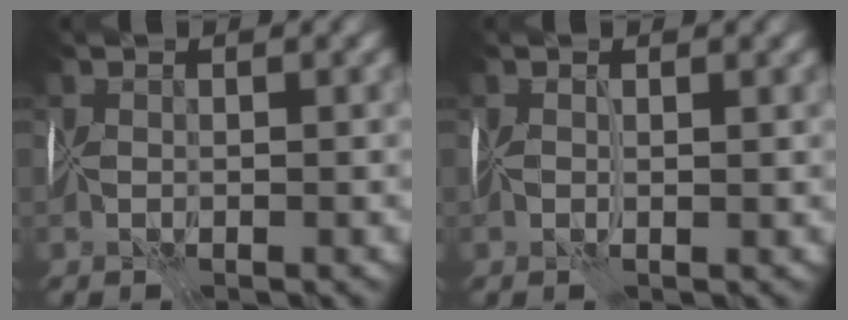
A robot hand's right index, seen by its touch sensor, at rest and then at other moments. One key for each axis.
{"total": 1.0, "fx": 0.4, "fy": -0.8, "fz": -0.5, "tx": 0.014, "ty": 0.000, "tz": 0.009}